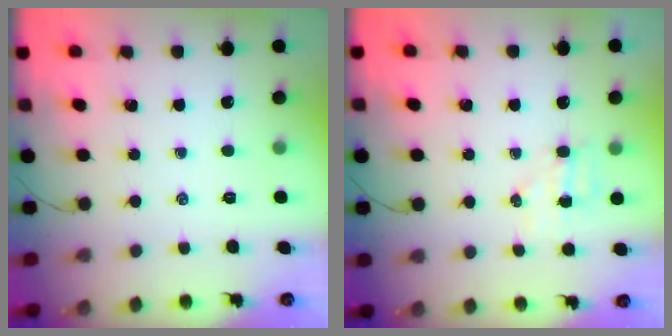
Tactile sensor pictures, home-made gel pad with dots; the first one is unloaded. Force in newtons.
{"total": 4.7, "press": 4.6, "slide": 1.2}